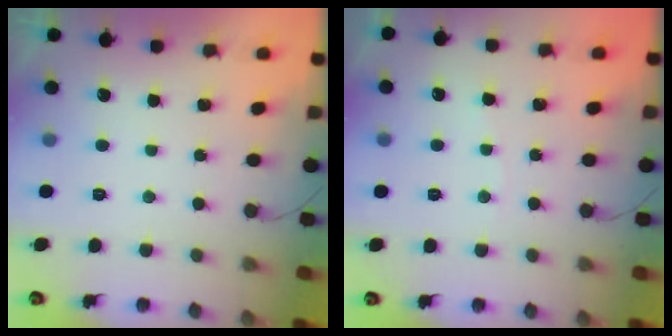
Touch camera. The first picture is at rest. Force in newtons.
{"total": 2.6, "press": 2.6, "slide": 0.3}